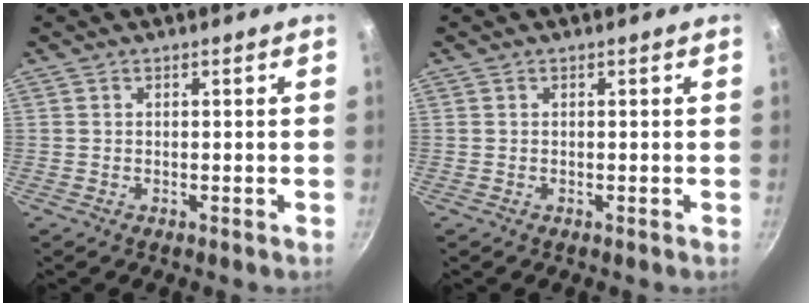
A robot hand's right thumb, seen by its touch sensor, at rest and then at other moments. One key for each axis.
{"total": 0.0}